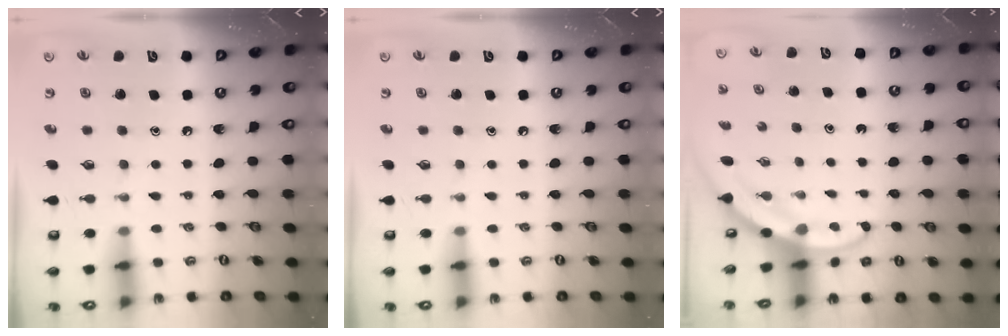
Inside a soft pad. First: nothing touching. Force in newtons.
{"total": 0.0}
{"total": 3.5, "press": 3.5, "slide": 0.1}